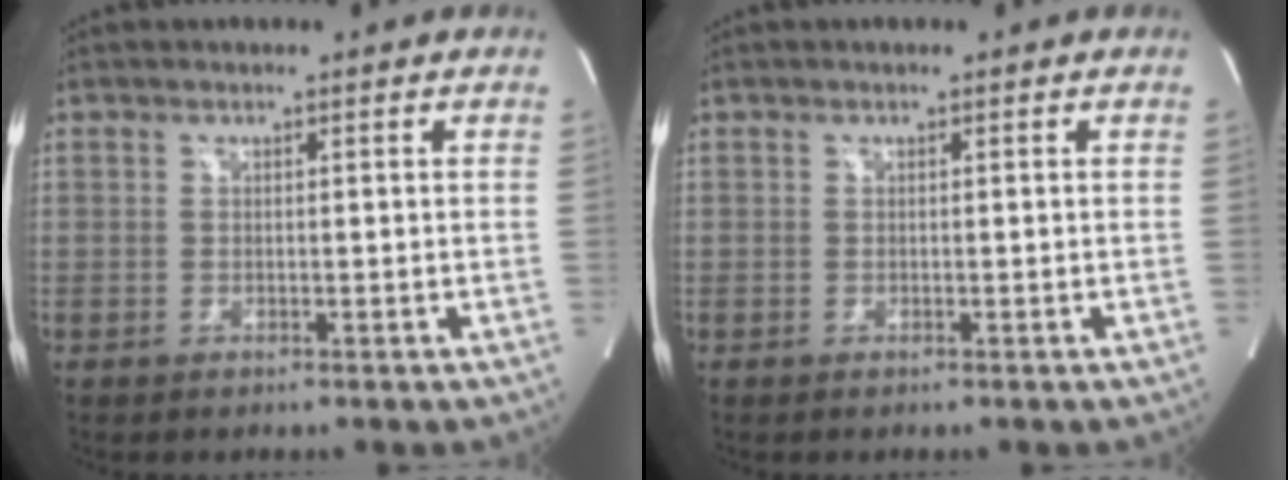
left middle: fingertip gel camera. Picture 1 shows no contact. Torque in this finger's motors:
{"motor_torque": [0.00, 0.00, -0.01, 0.00]}